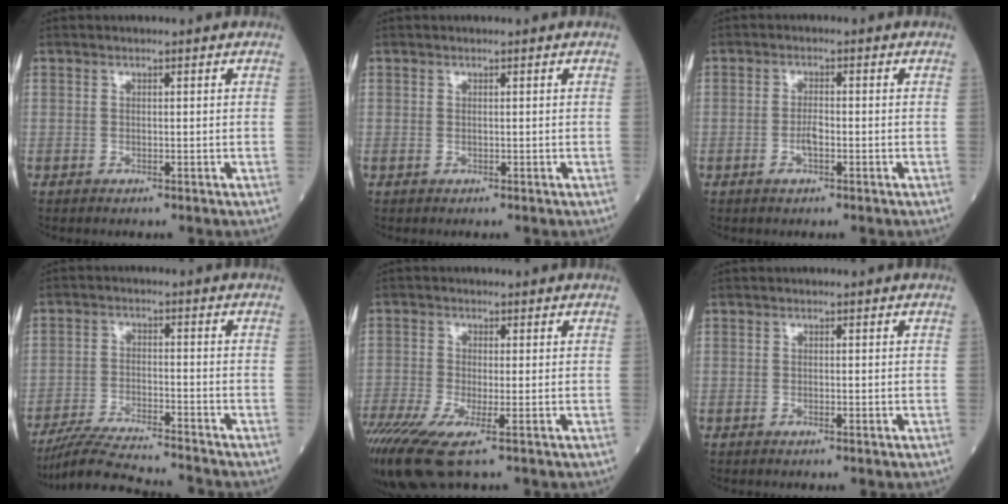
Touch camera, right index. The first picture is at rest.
{"total": 0.0}
{"total": 2.2, "force": [-0.8, 0.6, 2.0], "torque": [-0.040, 0.000, -0.016]}
{"total": 11.9, "force": [-11.3, -0.3, 3.8], "torque": [-0.064, -0.008, -0.193]}
{"total": 11.4, "force": [-6.5, 2.7, 8.9], "torque": [-0.192, -0.026, -0.114]}
{"total": 0.8, "force": [-0.2, 0.1, 0.7], "torque": [-0.012, -0.002, -0.004]}